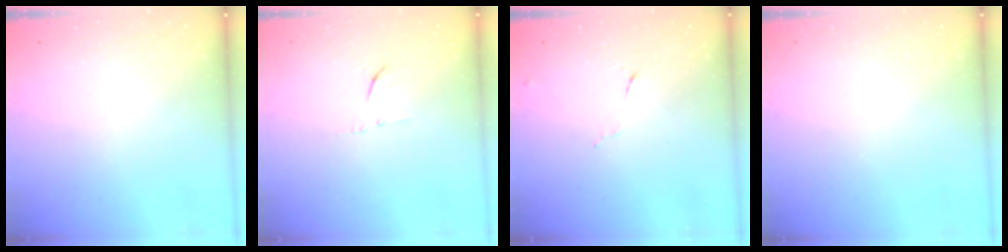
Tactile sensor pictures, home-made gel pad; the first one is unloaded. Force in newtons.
{"total": 6.0, "press": 6.0, "slide": 0.6}
{"total": 5.2, "press": 5.1, "slide": 0.8}
{"total": 0.0}